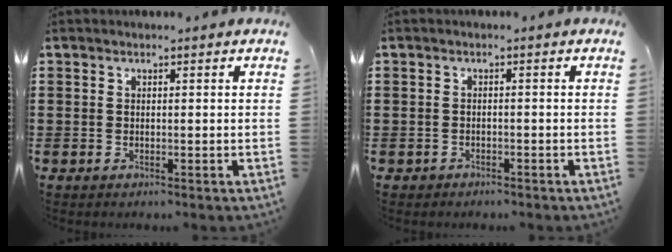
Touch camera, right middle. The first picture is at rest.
{"total": 1.0, "force": [-1.0, 0.3, 0.0], "torque": [-0.002, 0.001, -0.022]}